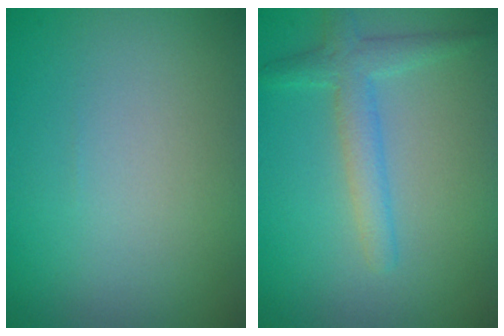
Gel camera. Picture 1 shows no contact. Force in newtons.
{"total": 2.8, "press": 2.7, "slide": 0.2}